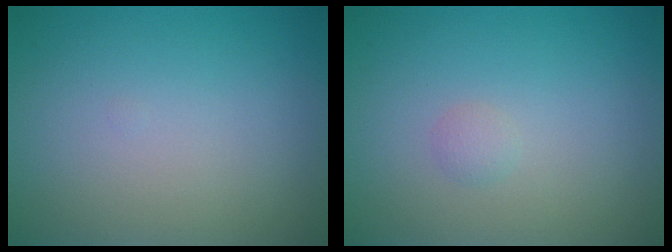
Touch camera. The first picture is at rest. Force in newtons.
{"total": 0.7, "press": 0.7, "slide": 0.1}